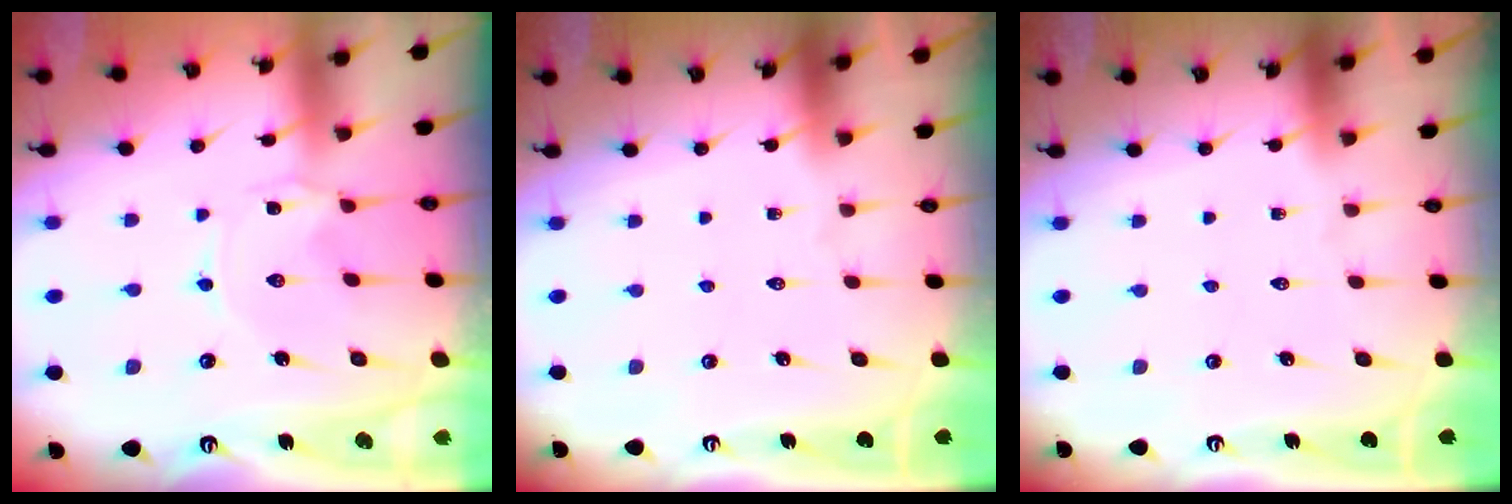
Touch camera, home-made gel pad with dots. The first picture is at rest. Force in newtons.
{"total": 0.0}
{"total": 0.0}